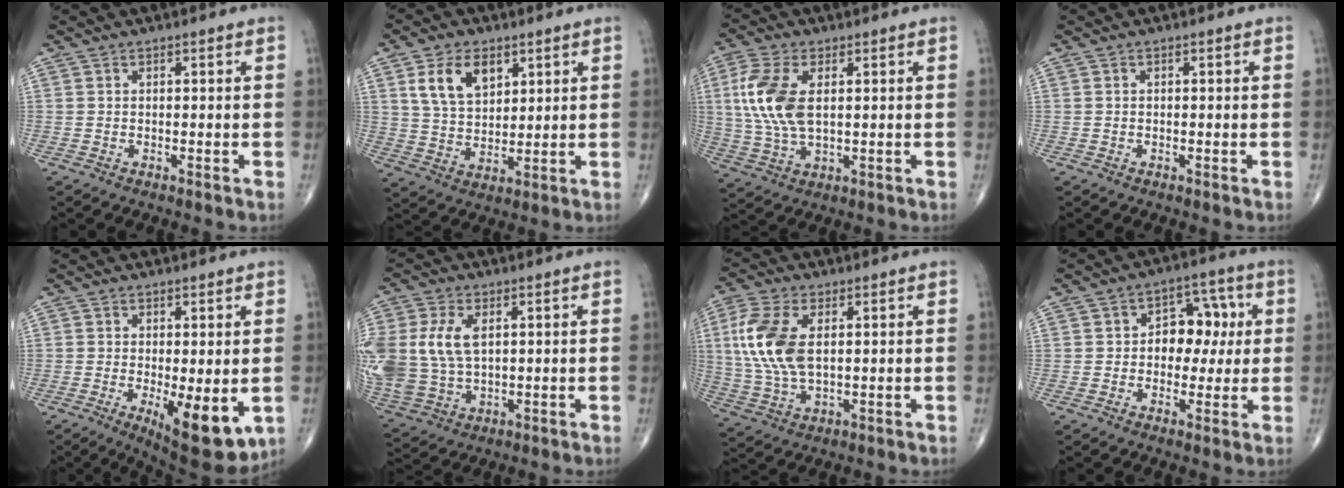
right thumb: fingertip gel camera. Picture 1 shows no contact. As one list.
[{"total": 10.0, "force": [4.4, 6.3, 6.4], "torque": [-0.096, -0.017, 0.088]}, {"total": 11.9, "force": [2.1, 6.3, 9.9], "torque": [-0.228, -0.003, 0.044]}, {"total": 0.0}, {"total": 10.7, "force": [-2.4, 3.9, 9.7], "torque": [-0.132, -0.025, -0.023]}, {"total": 16.5, "force": [2.6, 10.9, 12.1], "torque": [-0.299, -0.005, 0.062]}, {"total": 12.9, "force": [2.3, 6.9, 10.6], "torque": [-0.243, -0.003, 0.048]}, {"total": 9.3, "force": [0.9, 6.7, 6.5], "torque": [-0.037, 0.019, 0.011]}]